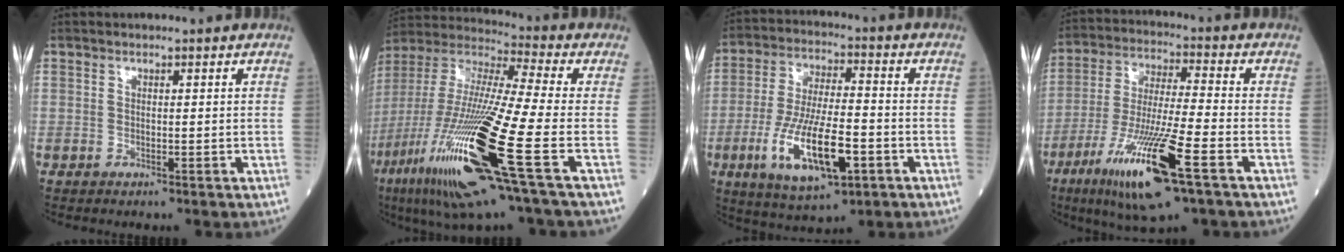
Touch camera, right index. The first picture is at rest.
{"total": 25.1, "force": [-9.3, 1.0, 23.2], "torque": [-0.486, -0.057, -0.177]}
{"total": 14.2, "force": [-4.9, 3.9, 12.8], "torque": [-0.252, -0.015, -0.081]}
{"total": 16.2, "force": [-7.8, 1.0, 14.1], "torque": [-0.290, -0.036, -0.139]}